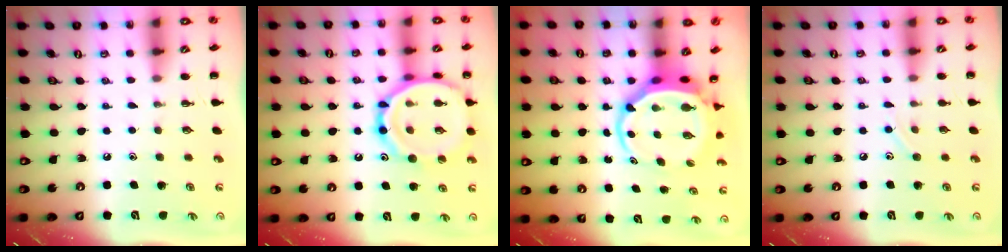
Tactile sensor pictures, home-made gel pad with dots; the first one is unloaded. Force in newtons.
{"total": 19.4, "press": 19.3, "slide": 1.6}
{"total": 6.4, "press": 6.1, "slide": 2.0}
{"total": 5.9, "press": 5.7, "slide": 1.3}